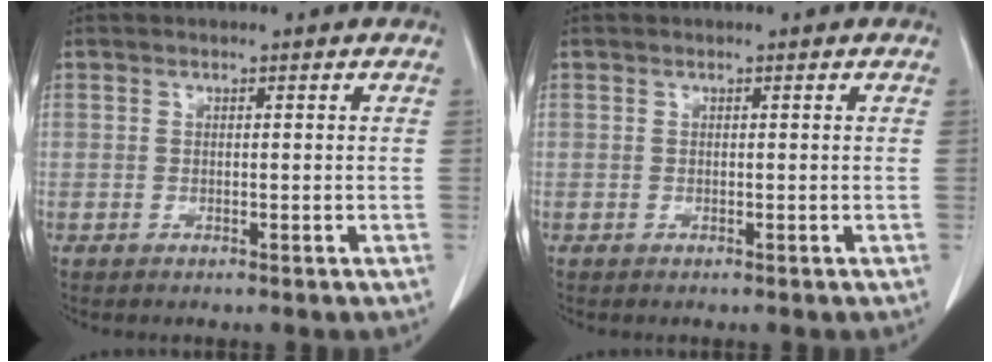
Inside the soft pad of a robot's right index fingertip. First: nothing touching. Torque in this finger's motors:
{"motor_torque": [0.00, 0.00, 0.00, 0.00]}